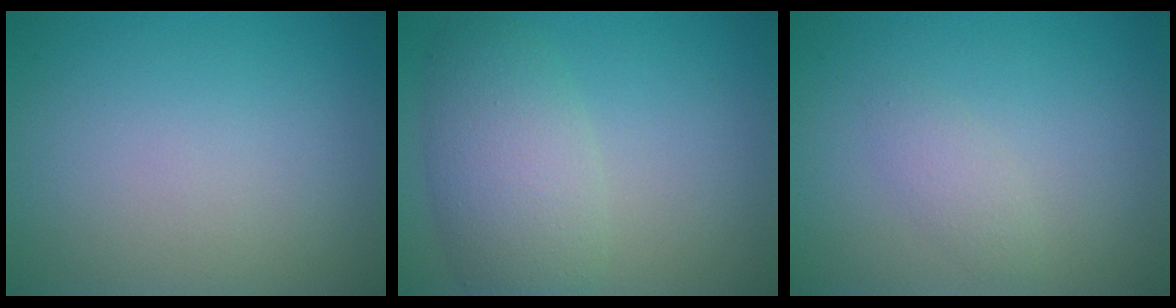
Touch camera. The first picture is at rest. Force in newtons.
{"total": 5.5, "press": 5.5, "slide": 0.2}
{"total": 1.3, "press": 1.3, "slide": 0.0}